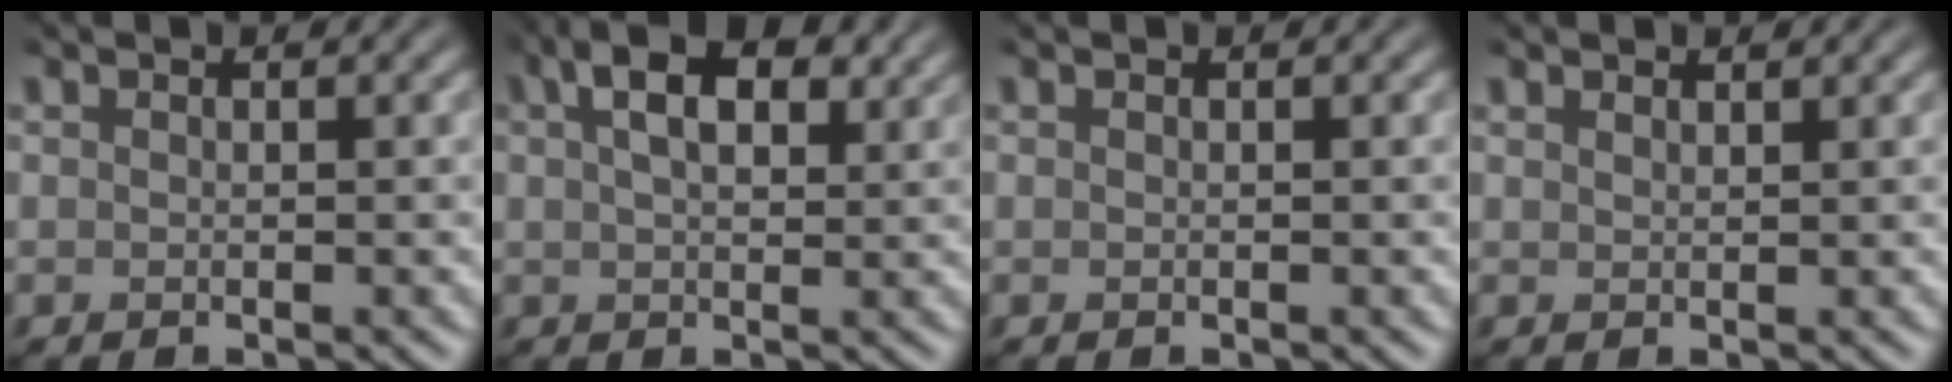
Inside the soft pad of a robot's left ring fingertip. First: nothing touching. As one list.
[{"total": 5.2, "force": [2.3, 2.7, 3.8], "torque": [-0.066, 0.010, 0.032]}, {"total": 0.0}, {"total": 0.7, "force": [0.7, 0.0, 0.0], "torque": [-0.003, 0.000, 0.017]}]